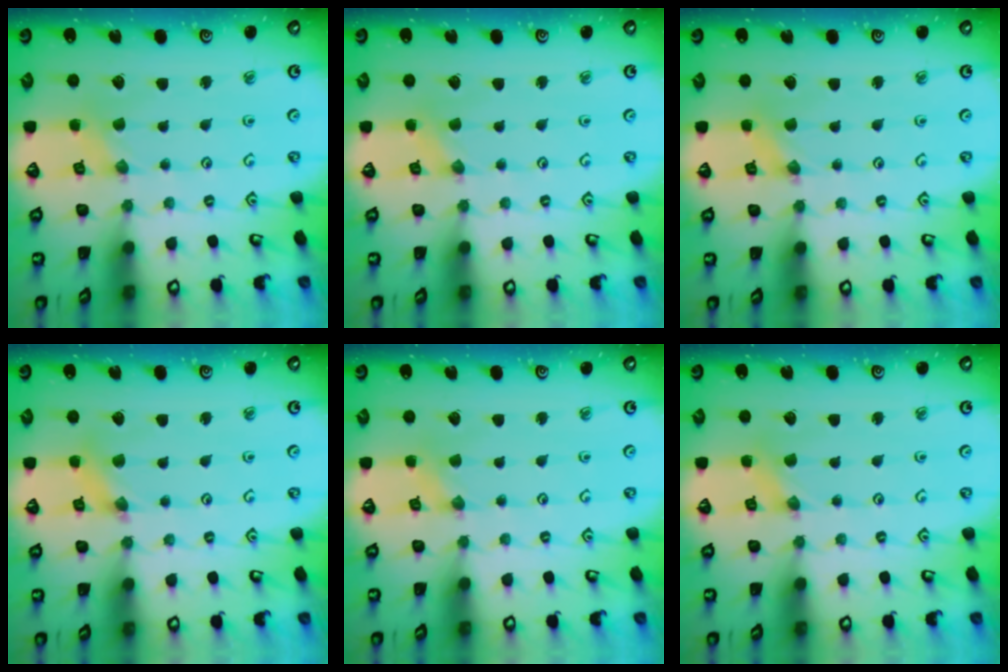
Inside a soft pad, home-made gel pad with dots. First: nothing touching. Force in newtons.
{"total": 0.0}
{"total": 0.0}
{"total": 2.5, "press": 2.4, "slide": 0.3}
{"total": 0.7, "press": 0.7, "slide": 0.2}
{"total": 1.5, "press": 1.5, "slide": 0.3}